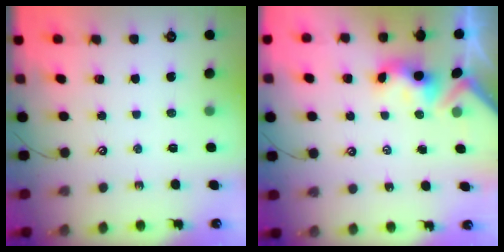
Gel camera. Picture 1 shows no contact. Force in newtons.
{"total": 3.1, "press": 3.1, "slide": 0.2}